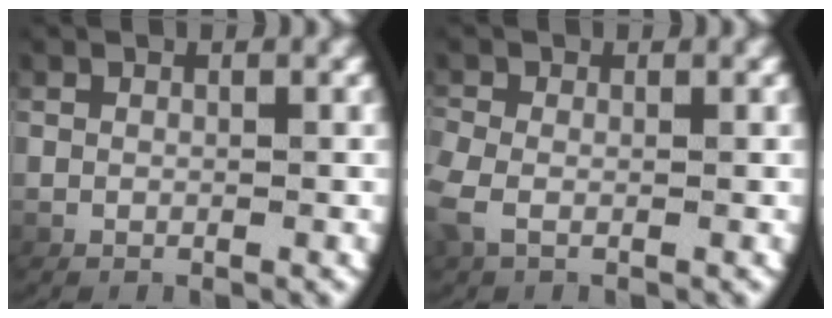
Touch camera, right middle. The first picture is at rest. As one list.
[{"total": 1.3, "force": [-0.2, 0.6, 1.1], "torque": [-0.042, -0.004, 0.000]}]